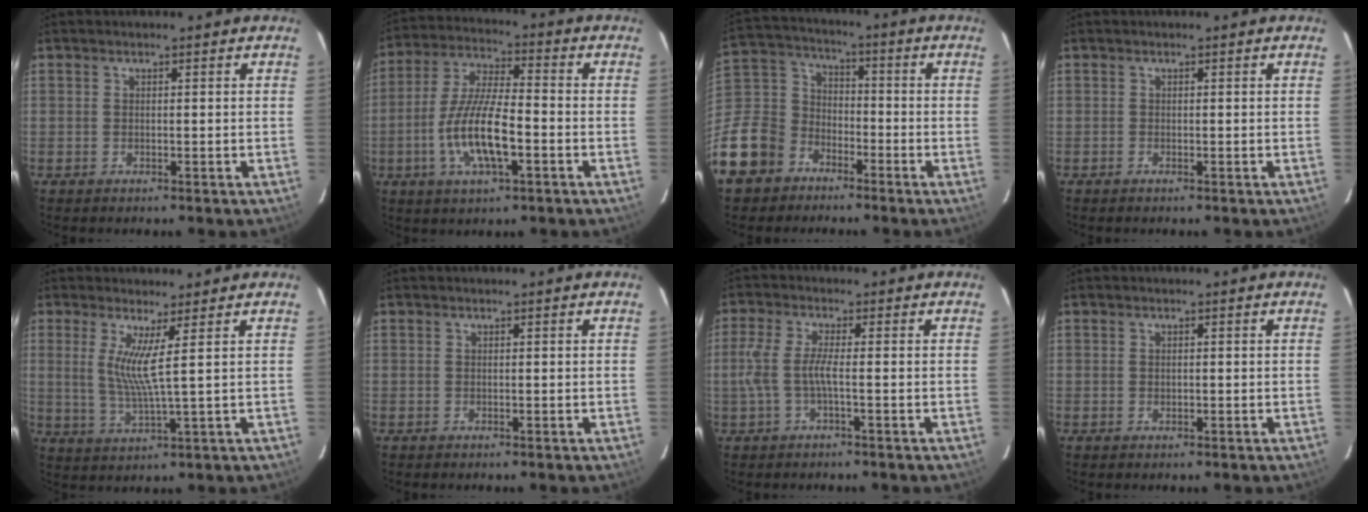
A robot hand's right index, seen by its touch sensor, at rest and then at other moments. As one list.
[{"total": 12.8, "force": [-4.1, 3.7, 11.6], "torque": [-0.239, -0.006, -0.075]}, {"total": 15.7, "force": [-9.2, 11.8, 4.8], "torque": [-0.150, 0.039, -0.165]}, {"total": 0.0}, {"total": 5.6, "force": [1.9, -0.7, 5.2], "torque": [-0.102, -0.019, 0.036]}, {"total": 0.0}, {"total": 6.6, "force": [-1.5, 0.7, 6.4], "torque": [-0.142, 0.000, -0.024]}, {"total": 0.6, "force": [0.0, 0.5, 0.3], "torque": [-0.004, 0.000, 0.000]}]